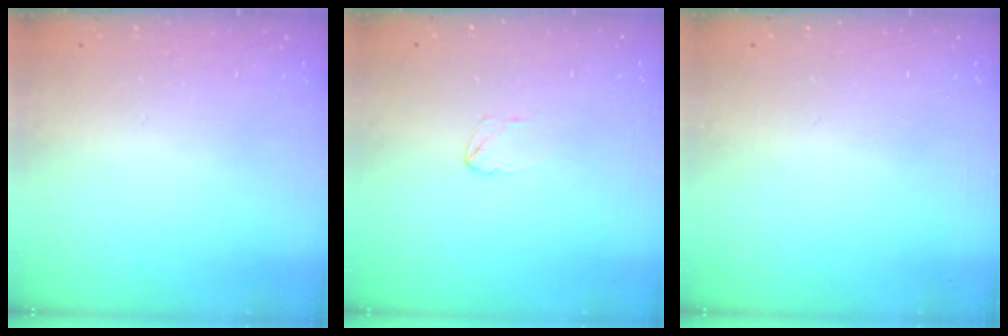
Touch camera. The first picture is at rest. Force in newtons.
{"total": 2.6, "press": 2.6, "slide": 0.2}
{"total": 0.0}